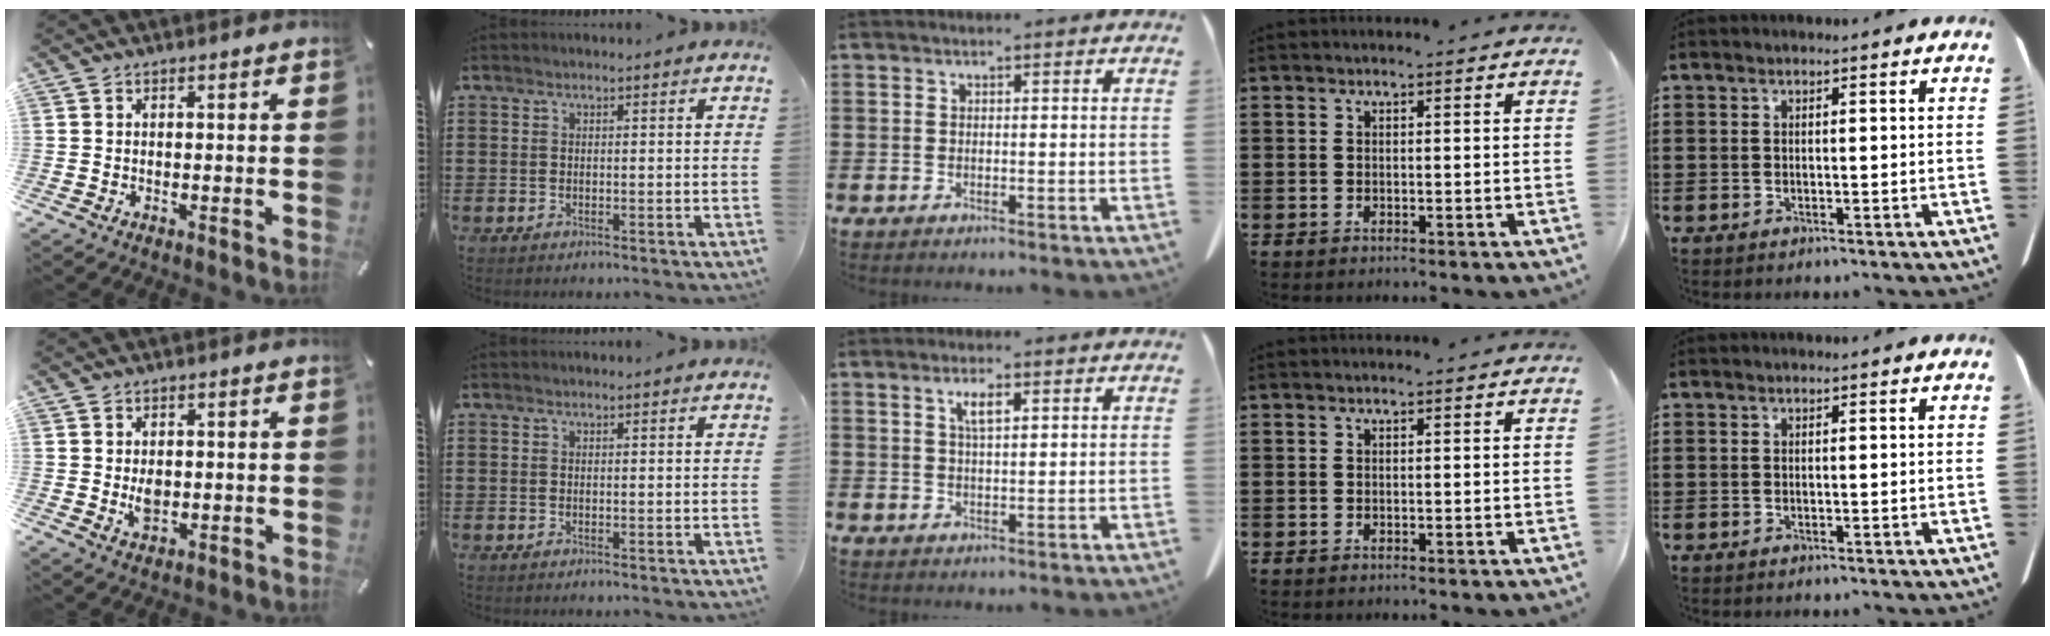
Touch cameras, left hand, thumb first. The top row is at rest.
{"thumb": {"total": 3.9, "force": [-0.1, 2.8, 2.6], "torque": [-0.048, -0.006, -0.010]}, "middle": {"total": 3.2, "force": [1.4, 0.8, 2.7], "torque": [-0.050, 0.002, 0.020]}}